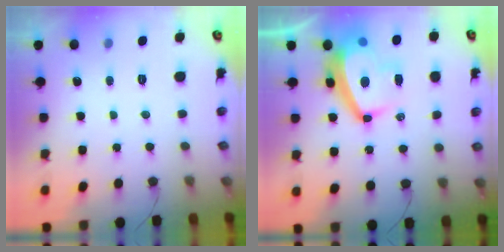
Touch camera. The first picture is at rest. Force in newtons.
{"total": 11.4, "press": 11.2, "slide": 2.3}